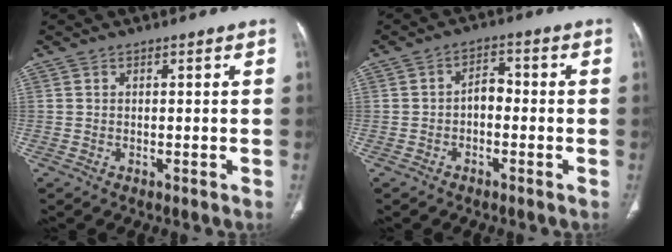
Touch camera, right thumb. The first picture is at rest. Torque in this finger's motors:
{"motor_torque": [0.37, 0.95, 0.40, -0.13, 0.01]}